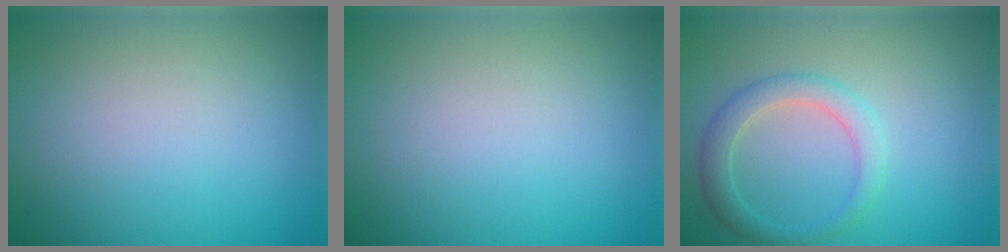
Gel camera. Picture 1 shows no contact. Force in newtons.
{"total": 0.0}
{"total": 2.7, "press": 2.7, "slide": 0.2}